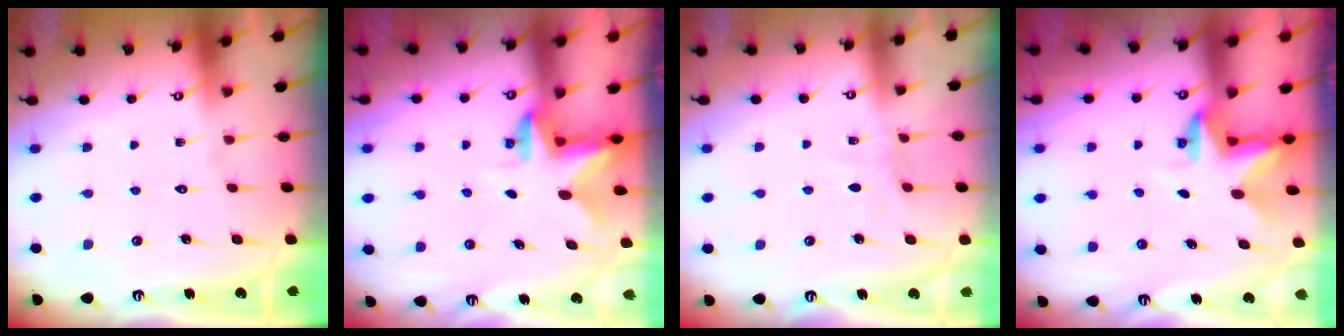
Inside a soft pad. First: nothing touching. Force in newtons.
{"total": 2.4, "press": 2.4, "slide": 0.4}
{"total": 4.7, "press": 4.7, "slide": 0.6}
{"total": 2.8, "press": 2.8, "slide": 0.2}